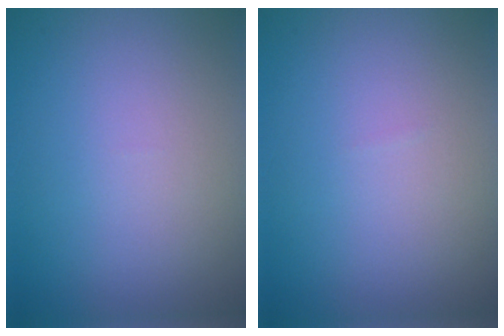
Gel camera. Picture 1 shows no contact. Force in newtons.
{"total": 0.0}